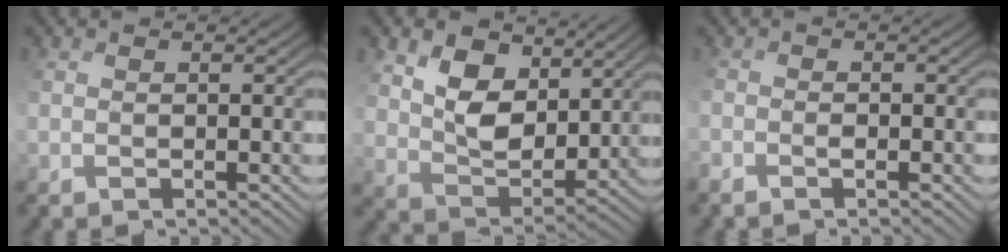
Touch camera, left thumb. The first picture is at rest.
{"total": 7.5, "force": [4.7, 4.4, 3.8], "torque": [-0.091, -0.004, 0.085]}
{"total": 1.1, "force": [-0.9, 0.0, 0.6], "torque": [-0.013, 0.004, -0.018]}